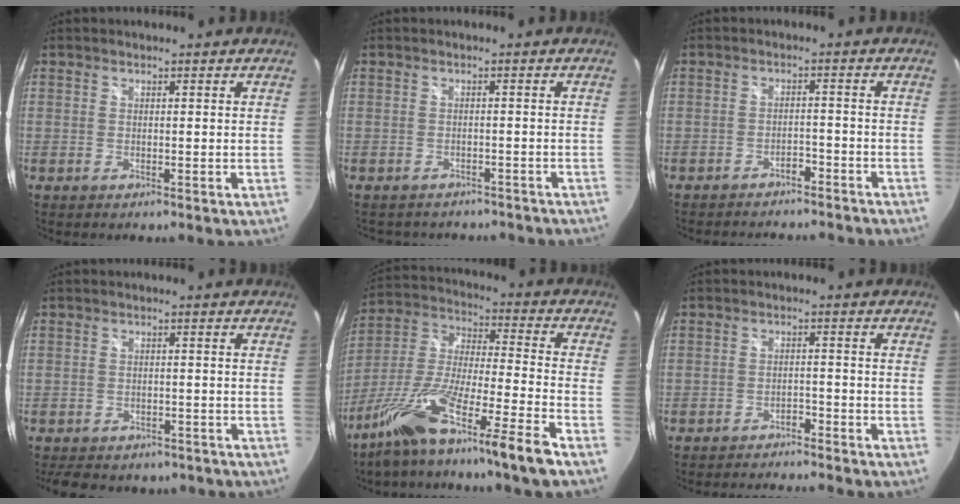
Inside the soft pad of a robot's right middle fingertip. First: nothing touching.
{"total": 8.9, "force": [-7.7, 3.4, 2.9], "torque": [-0.059, -0.015, -0.094]}
{"total": 10.1, "force": [-9.1, 2.8, 3.5], "torque": [-0.079, -0.002, -0.119]}
{"total": 10.1, "force": [-8.1, 4.5, 4.0], "torque": [-0.084, -0.009, -0.104]}
{"total": 18.2, "force": [-13.3, -1.3, 12.4], "torque": [-0.224, -0.034, -0.245]}
{"total": 9.4, "force": [-8.8, 1.3, 3.2], "torque": [-0.072, -0.001, -0.123]}